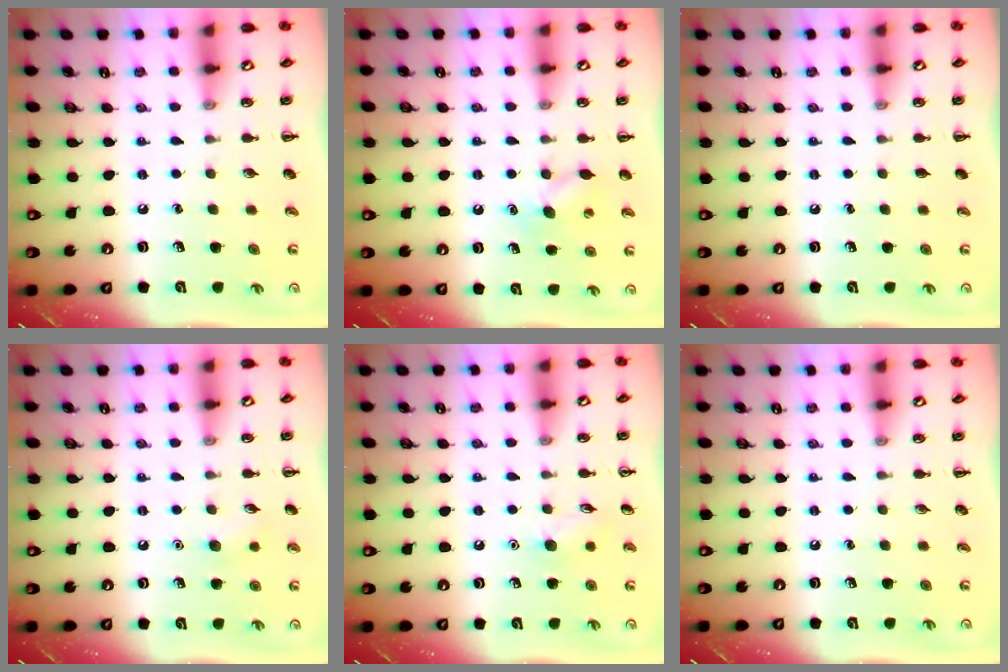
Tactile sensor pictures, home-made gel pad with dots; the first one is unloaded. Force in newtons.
{"total": 6.2, "press": 6.0, "slide": 1.4}
{"total": 0.0}
{"total": 5.6, "press": 5.5, "slide": 1.2}
{"total": 6.5, "press": 6.3, "slide": 1.6}
{"total": 0.0}